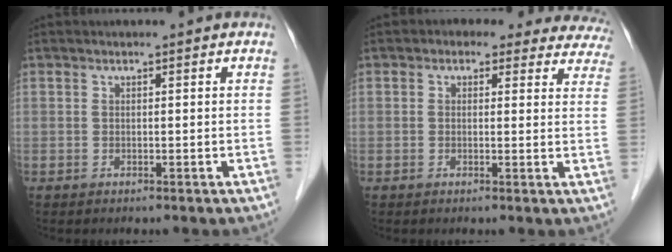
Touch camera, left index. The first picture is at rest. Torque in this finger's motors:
{"motor_torque": [1.00, -1.14, 0.11, 0.00]}